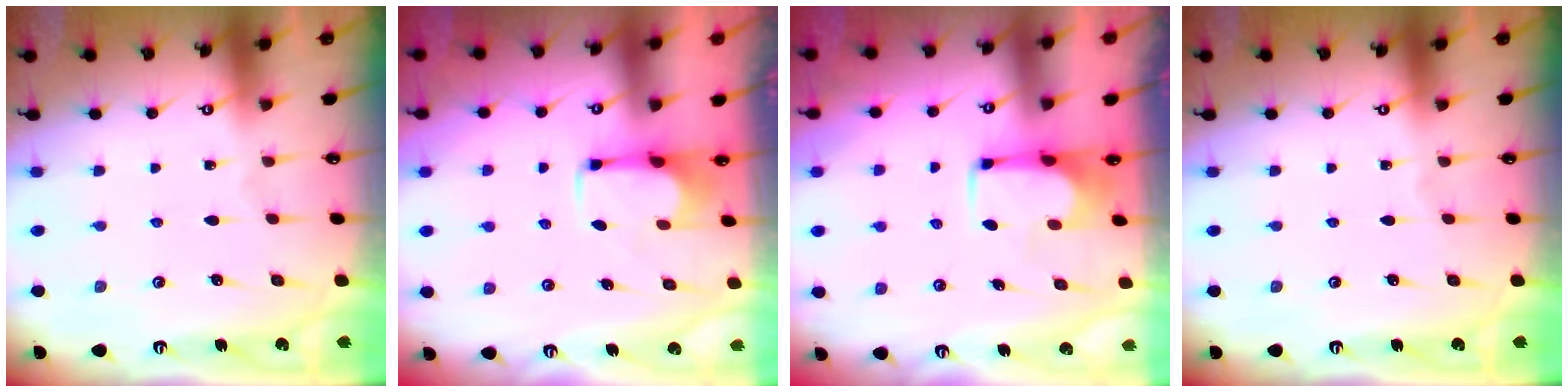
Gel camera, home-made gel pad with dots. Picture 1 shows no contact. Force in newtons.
{"total": 2.8, "press": 2.7, "slide": 0.9}
{"total": 0.0}
{"total": 0.0}